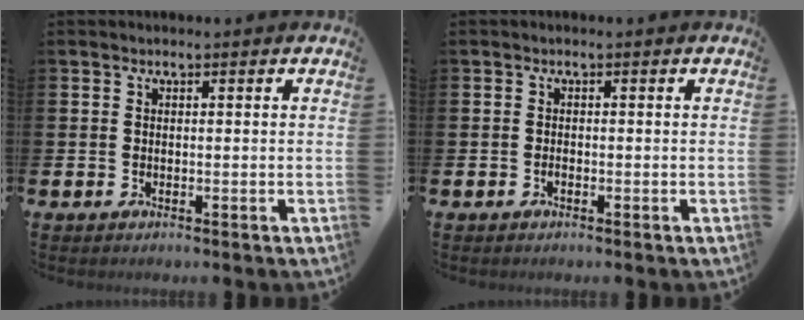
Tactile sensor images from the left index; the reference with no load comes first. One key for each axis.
{"total": 0.5, "fx": -0.5, "fy": 0.1, "fz": 0.3, "tx": -0.013, "ty": 0.000, "tz": -0.007}